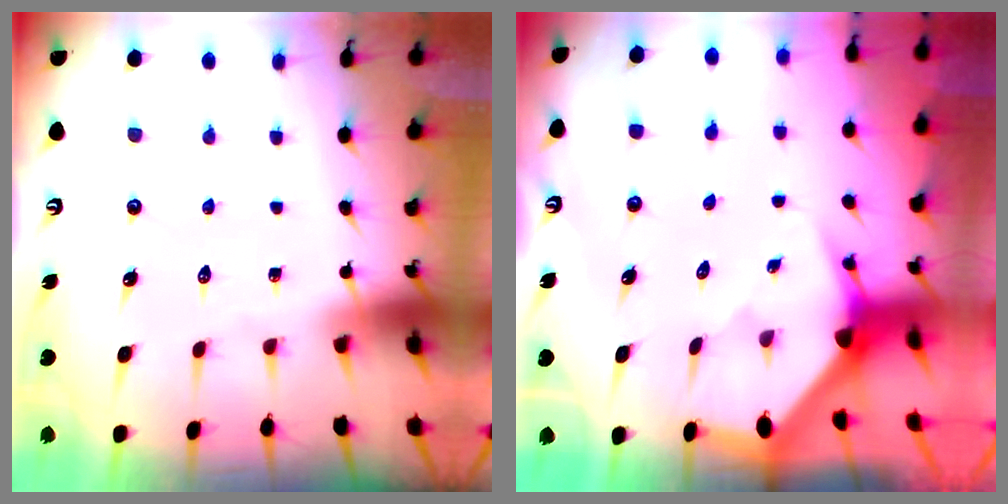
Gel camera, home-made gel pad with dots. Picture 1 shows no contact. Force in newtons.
{"total": 2.9, "press": 2.9, "slide": 0.2}